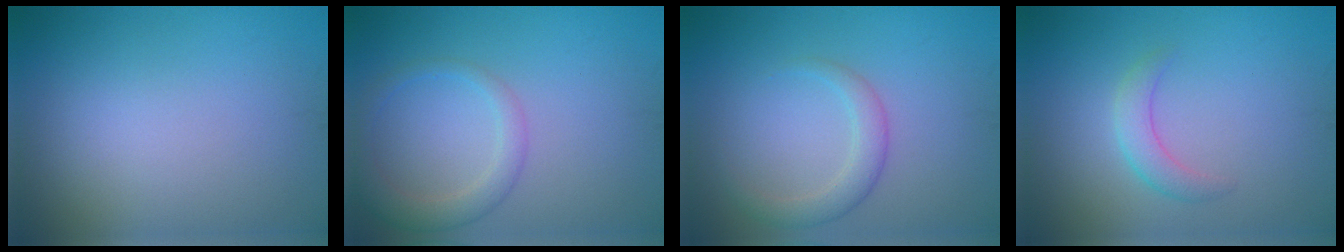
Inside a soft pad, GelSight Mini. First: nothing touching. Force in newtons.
{"total": 2.9, "press": 2.9, "slide": 0.2}
{"total": 2.4, "press": 2.4, "slide": 0.1}
{"total": 2.2, "press": 2.2, "slide": 0.2}